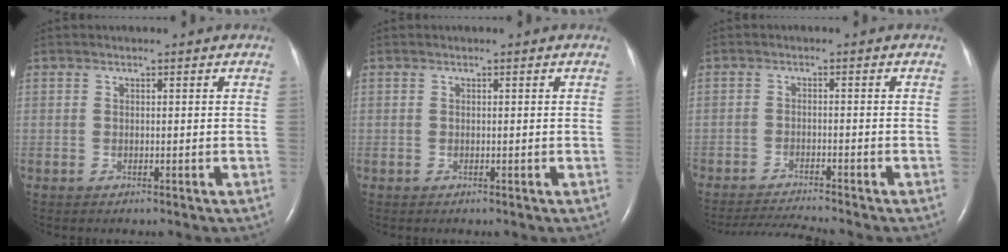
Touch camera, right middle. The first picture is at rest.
{"total": 0.0}
{"total": 5.4, "force": [-5.1, -1.4, 1.2], "torque": [-0.021, -0.019, -0.089]}